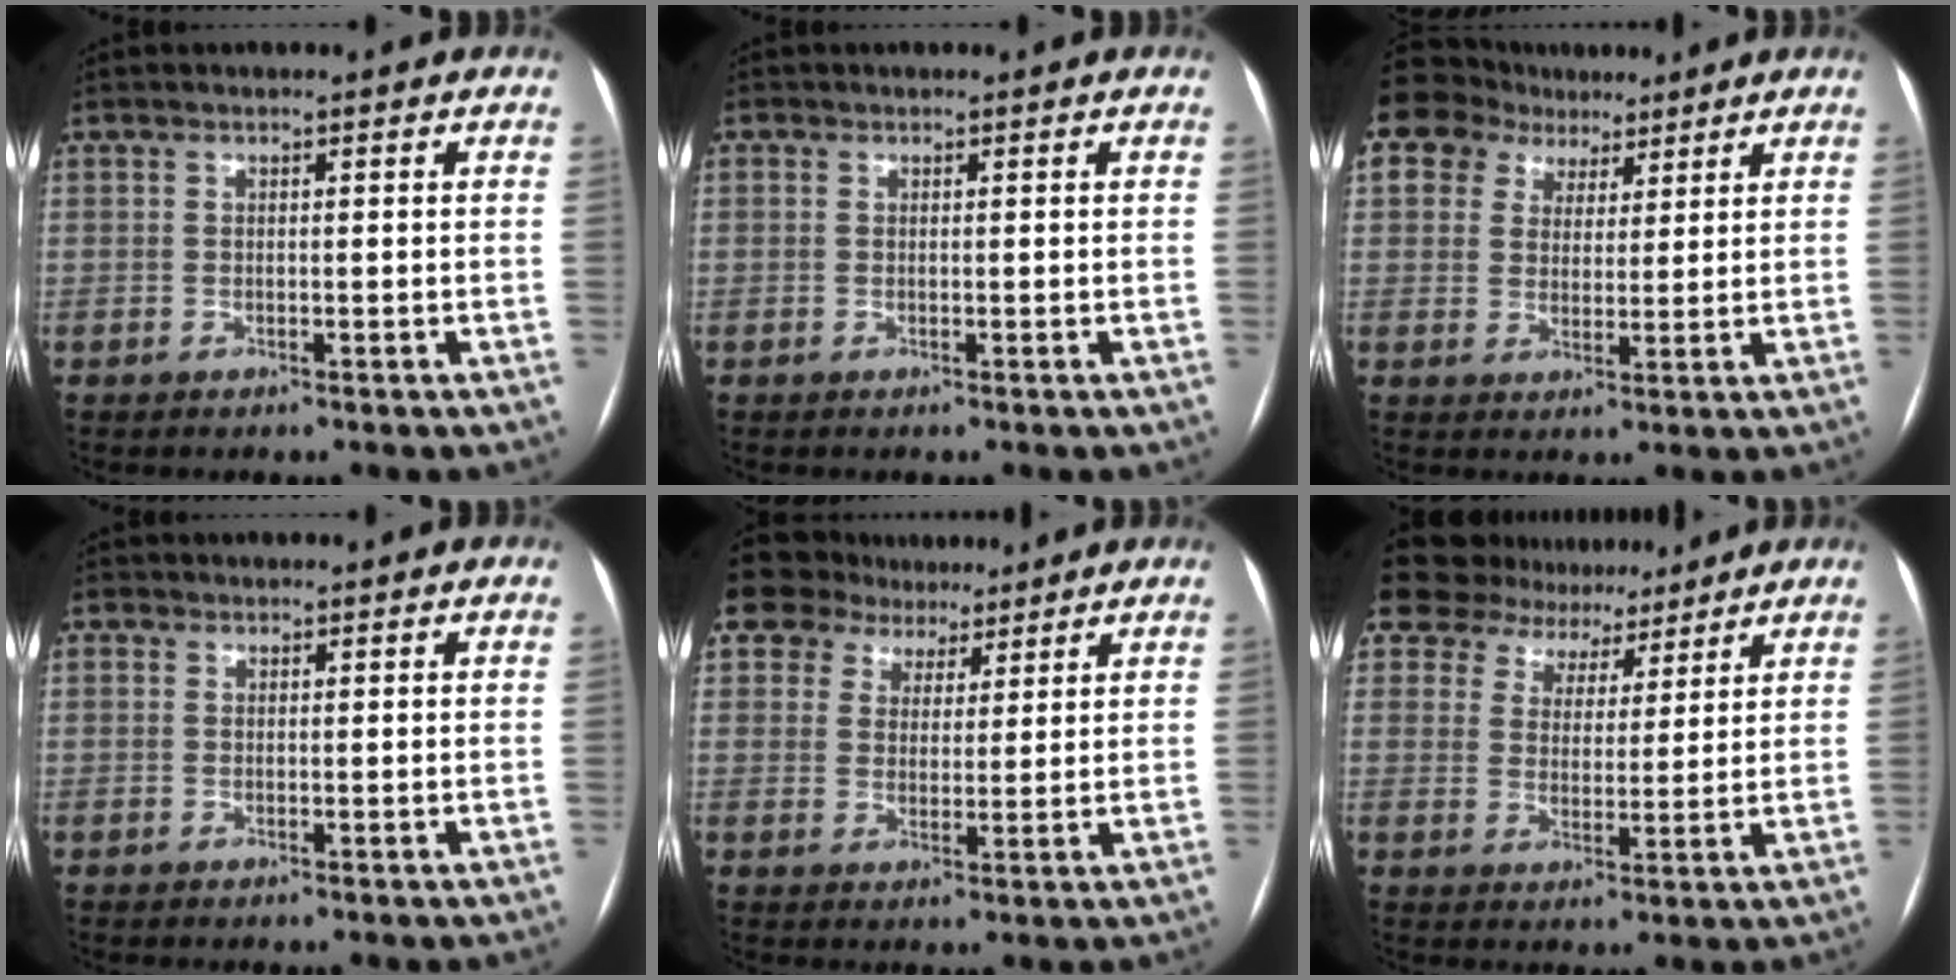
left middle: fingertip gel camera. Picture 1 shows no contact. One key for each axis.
{"total": 0.0}
{"total": 6.7, "fx": 4.8, "fy": 4.6, "fz": 1.1, "tx": -0.012, "ty": 0.027, "tz": 0.085}
{"total": 2.5, "fx": -1.0, "fy": -1.9, "fz": -1.4, "tx": 0.041, "ty": -0.015, "tz": -0.019}
{"total": 5.3, "fx": 4.8, "fy": 2.2, "fz": -0.1, "tx": 0.015, "ty": 0.008, "tz": 0.080}
{"total": 8.8, "fx": 8.1, "fy": 3.3, "fz": -0.8, "tx": 0.032, "ty": -0.004, "tz": 0.116}